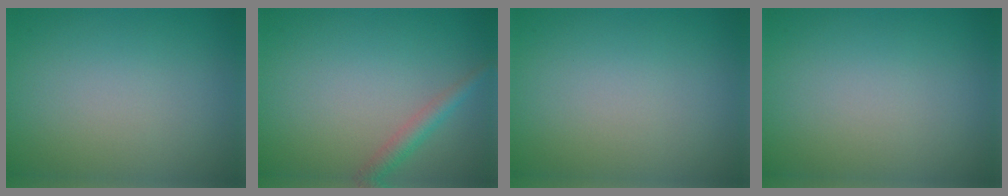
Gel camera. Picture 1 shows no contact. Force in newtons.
{"total": 2.0, "press": 2.0, "slide": 0.0}
{"total": 0.0}
{"total": 0.0}